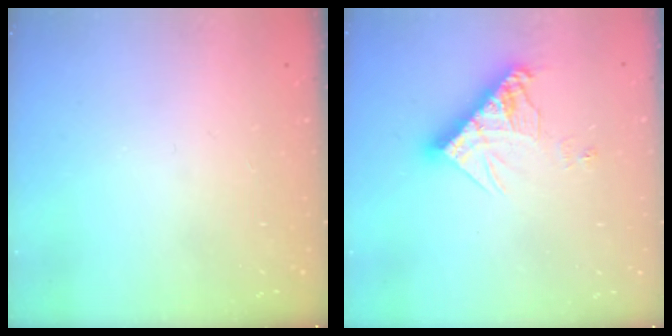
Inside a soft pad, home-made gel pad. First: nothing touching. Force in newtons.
{"total": 12.1, "press": 12.0, "slide": 0.9}